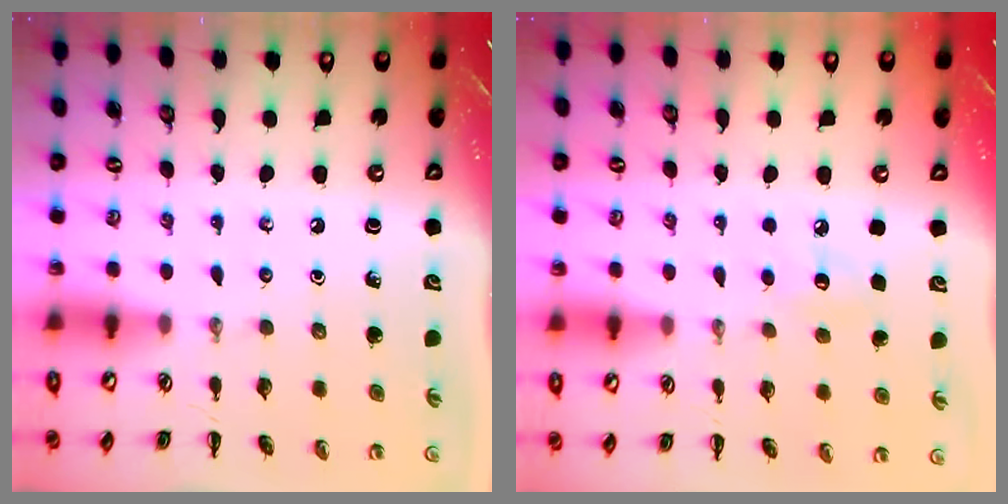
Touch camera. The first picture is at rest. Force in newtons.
{"total": 6.1, "press": 5.9, "slide": 1.6}